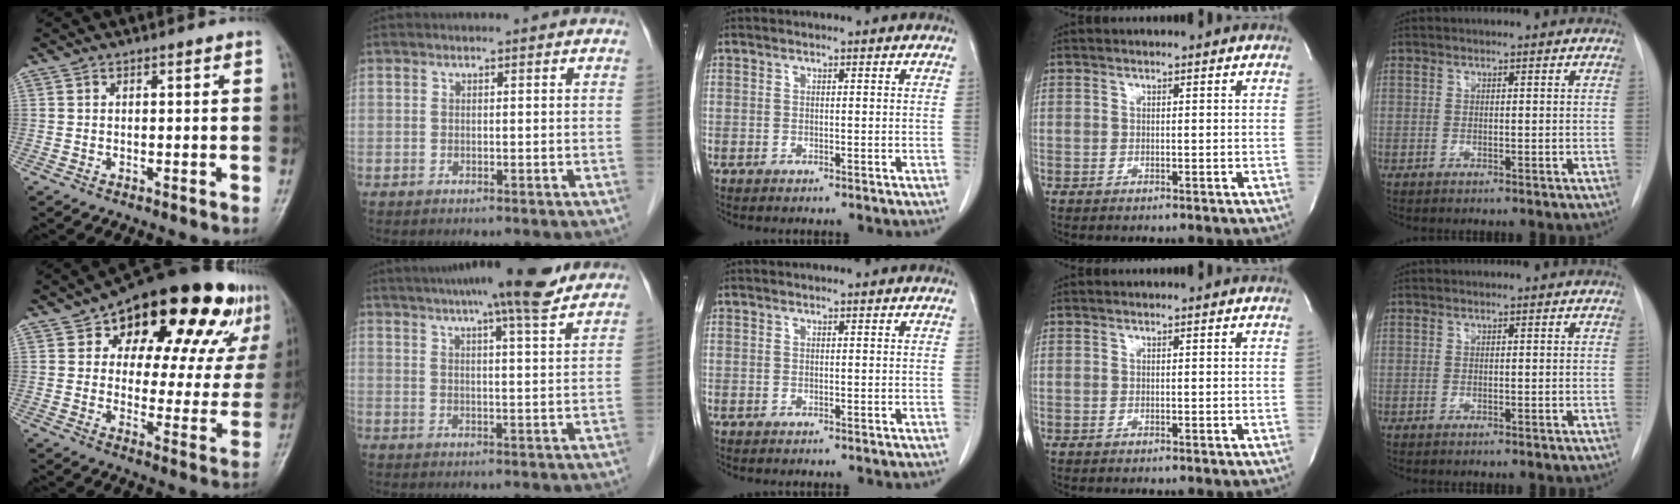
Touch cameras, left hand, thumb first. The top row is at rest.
{"thumb": {"total": 26.9, "force": [15.4, 12.7, 18.0], "torque": [-0.212, -0.018, 0.213]}, "index": {"total": 14.7, "force": [11.7, 0.8, 8.8], "torque": [-0.134, 0.021, 0.155]}}